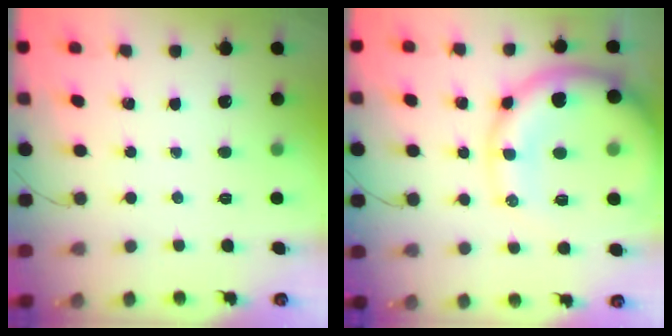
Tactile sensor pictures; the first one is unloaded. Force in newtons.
{"total": 18.3, "press": 18.1, "slide": 2.4}